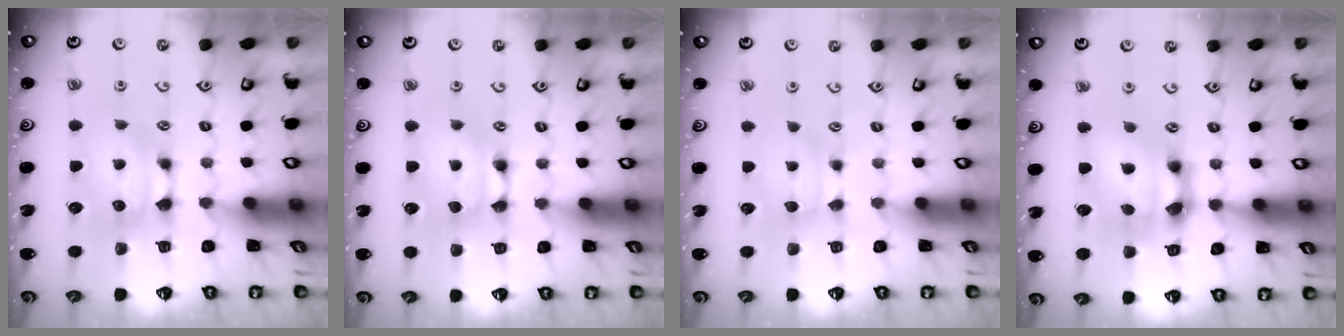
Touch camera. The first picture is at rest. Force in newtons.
{"total": 1.7, "press": 1.7, "slide": 0.1}
{"total": 1.8, "press": 1.7, "slide": 0.6}
{"total": 5.2, "press": 4.8, "slide": 2.0}